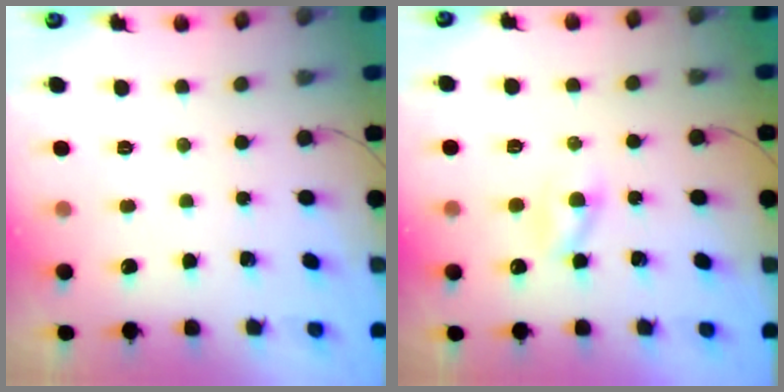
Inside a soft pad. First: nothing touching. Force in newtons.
{"total": 2.8, "press": 2.5, "slide": 1.3}